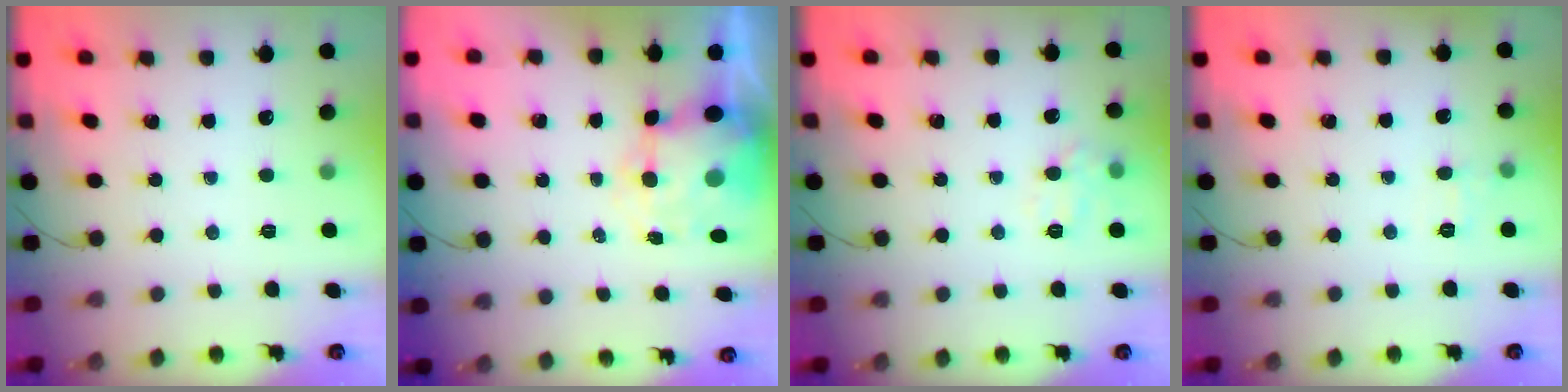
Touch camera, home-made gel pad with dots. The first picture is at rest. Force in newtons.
{"total": 8.2, "press": 8.0, "slide": 1.9}
{"total": 7.3, "press": 7.2, "slide": 0.8}
{"total": 5.3, "press": 5.1, "slide": 1.6}